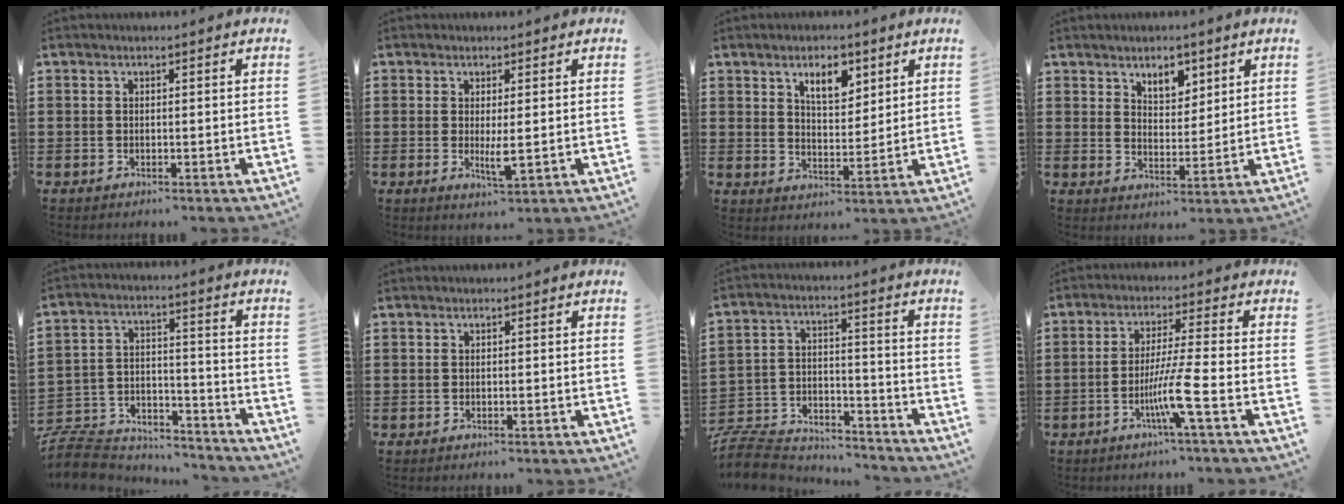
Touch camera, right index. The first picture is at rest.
{"total": 3.1, "force": [-0.1, 0.5, 3.0], "torque": [-0.056, -0.003, -0.001]}
{"total": 5.8, "force": [3.6, 2.7, 3.7], "torque": [-0.060, 0.000, 0.060]}
{"total": 4.8, "force": [3.6, 2.6, 1.9], "torque": [-0.034, -0.003, 0.062]}
{"total": 8.5, "force": [-8.1, 2.2, 1.5], "torque": [-0.039, 0.018, -0.161]}
{"total": 0.0}
{"total": 8.6, "force": [-8.3, 1.9, 1.4], "torque": [-0.037, 0.016, -0.165]}
{"total": 6.9, "force": [-2.9, -0.7, 6.3], "torque": [-0.124, -0.020, -0.058]}